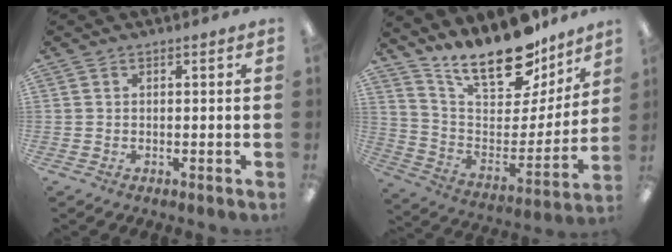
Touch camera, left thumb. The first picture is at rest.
{"total": 21.4, "force": [16.9, 8.4, 10.1], "torque": [-0.159, -0.122, 0.294]}